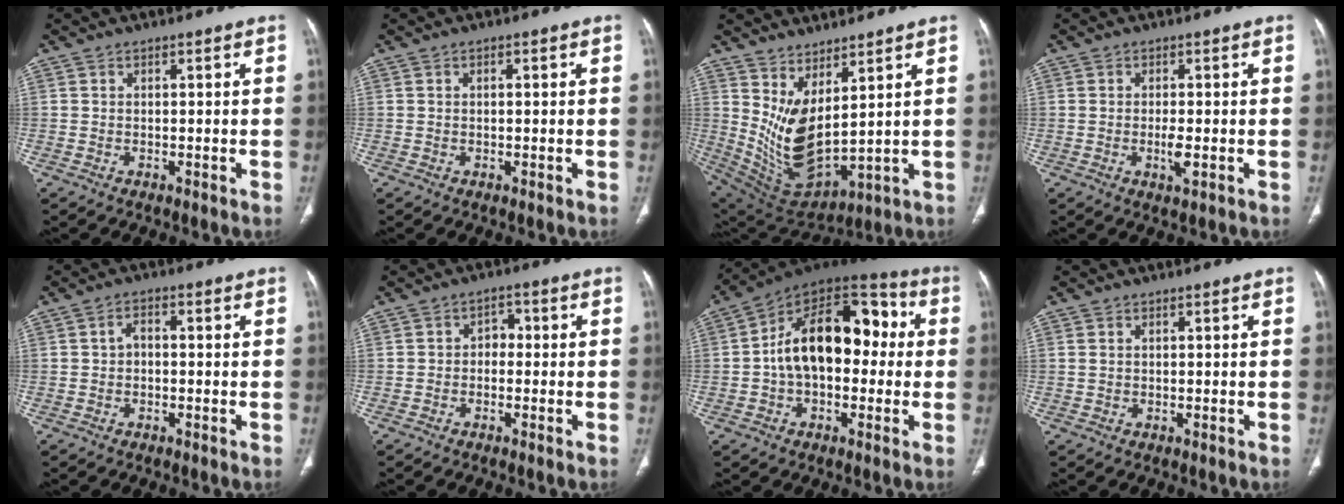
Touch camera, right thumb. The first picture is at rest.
{"total": 0.9, "force": [0.2, 0.3, 0.8], "torque": [-0.017, 0.006, 0.002]}
{"total": 12.3, "force": [4.9, 5.0, 10.1], "torque": [-0.193, -0.054, 0.122]}
{"total": 2.6, "force": [-0.5, 0.7, 2.5], "torque": [-0.052, -0.006, -0.010]}
{"total": 2.2, "force": [-0.1, 1.5, 1.6], "torque": [-0.022, 0.011, -0.008]}
{"total": 2.7, "force": [-0.4, 2.1, 1.7], "torque": [-0.010, 0.015, -0.017]}
{"total": 20.1, "force": [0.9, 12.4, 15.8], "torque": [-0.221, 0.053, 0.006]}
{"total": 0.8, "force": [0.3, 0.5, 0.6], "torque": [-0.017, 0.009, 0.012]}